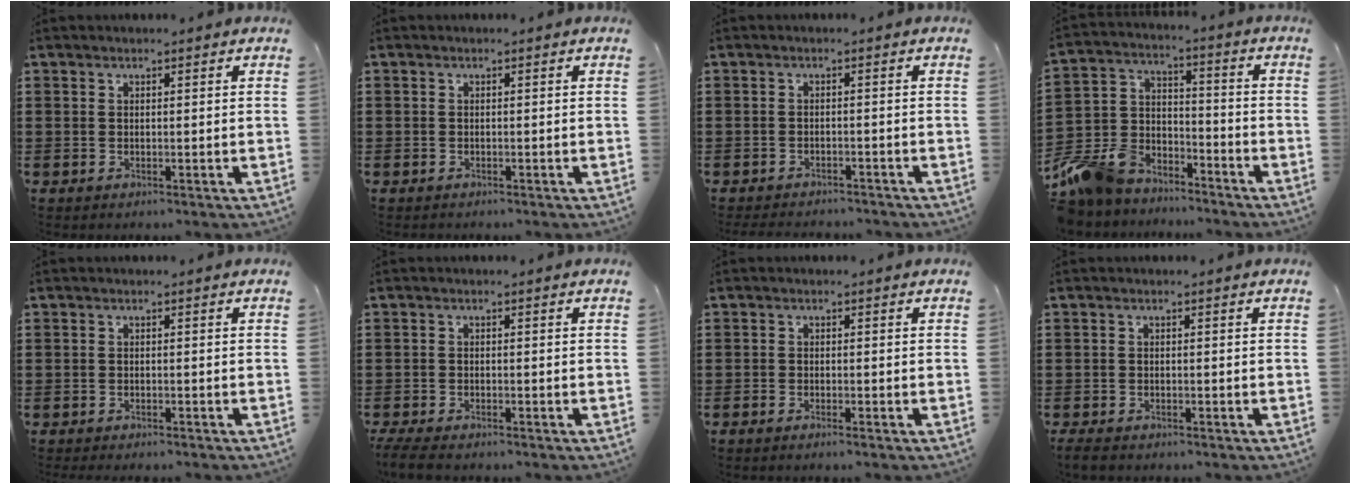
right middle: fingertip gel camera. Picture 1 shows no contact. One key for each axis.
{"total": 0.5, "fx": -0.4, "fy": 0.3, "fz": -0.1, "tx": 0.000, "ty": 0.002, "tz": -0.010}
{"total": 1.8, "fx": -1.8, "fy": 0.1, "fz": 0.0, "tx": -0.007, "ty": -0.002, "tz": -0.039}
{"total": 9.6, "fx": -8.4, "fy": 4.4, "fz": 1.3, "tx": -0.058, "ty": 0.016, "tz": -0.167}
{"total": 0.7, "fx": -0.7, "fy": 0.0, "fz": 0.1, "tx": -0.004, "ty": -0.003, "tz": -0.014}
{"total": 2.1, "fx": -2.0, "fy": 0.2, "fz": 0.7, "tx": -0.028, "ty": -0.004, "tz": -0.044}
{"total": 0.8, "fx": -0.8, "fy": 0.0, "fz": 0.3, "tx": -0.006, "ty": -0.002, "tz": -0.015}
{"total": 1.1, "fx": -1.0, "fy": 0.3, "fz": 0.3, "tx": -0.009, "ty": 0.000, "tz": -0.020}